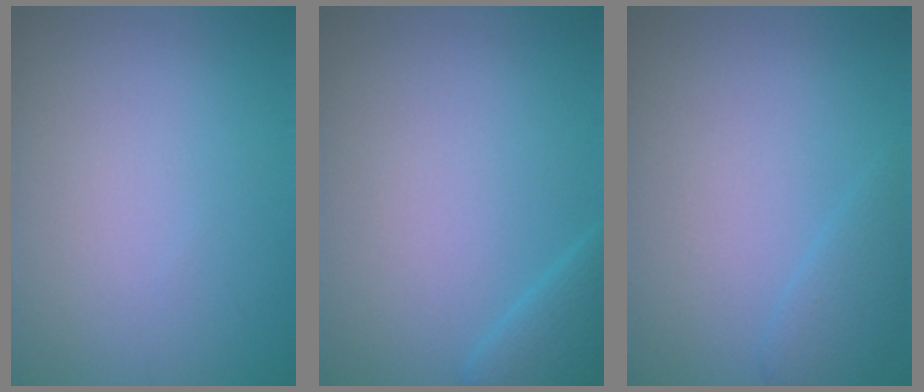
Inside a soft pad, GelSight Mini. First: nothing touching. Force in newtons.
{"total": 2.3, "press": 2.3, "slide": 0.2}
{"total": 1.5, "press": 1.5, "slide": 0.1}